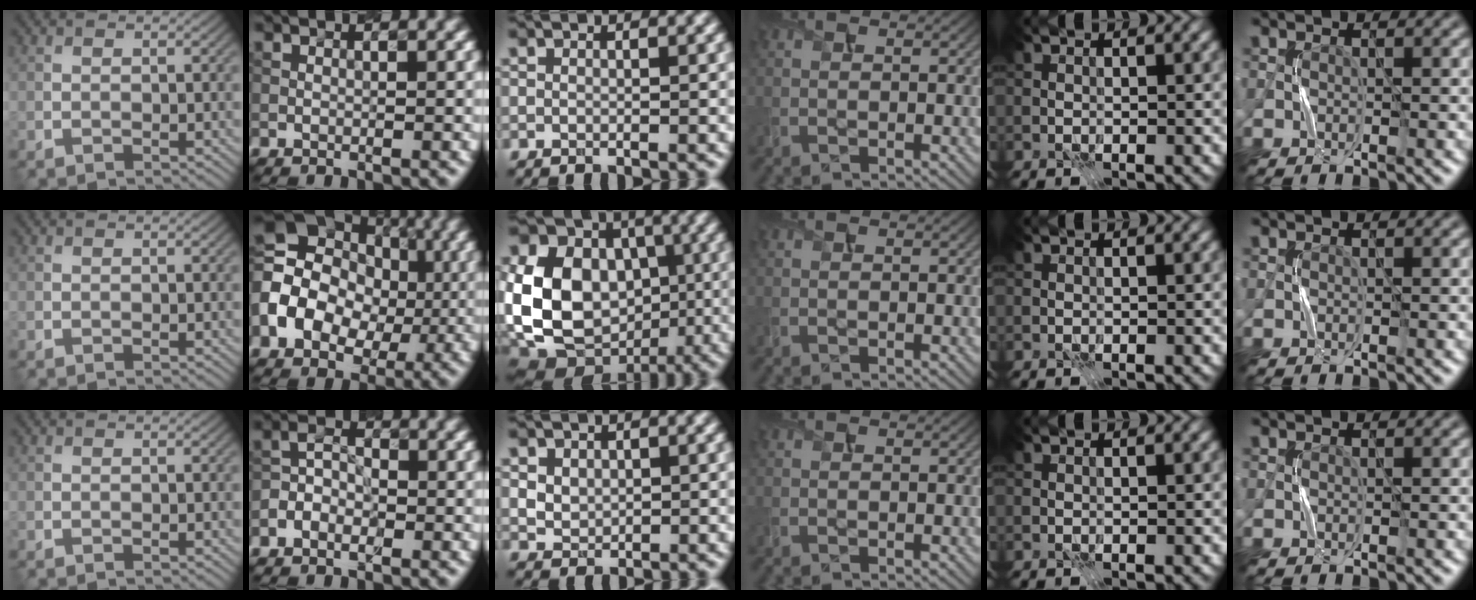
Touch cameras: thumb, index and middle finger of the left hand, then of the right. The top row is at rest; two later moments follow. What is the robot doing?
{"motion": "press", "object": "gel pad"}